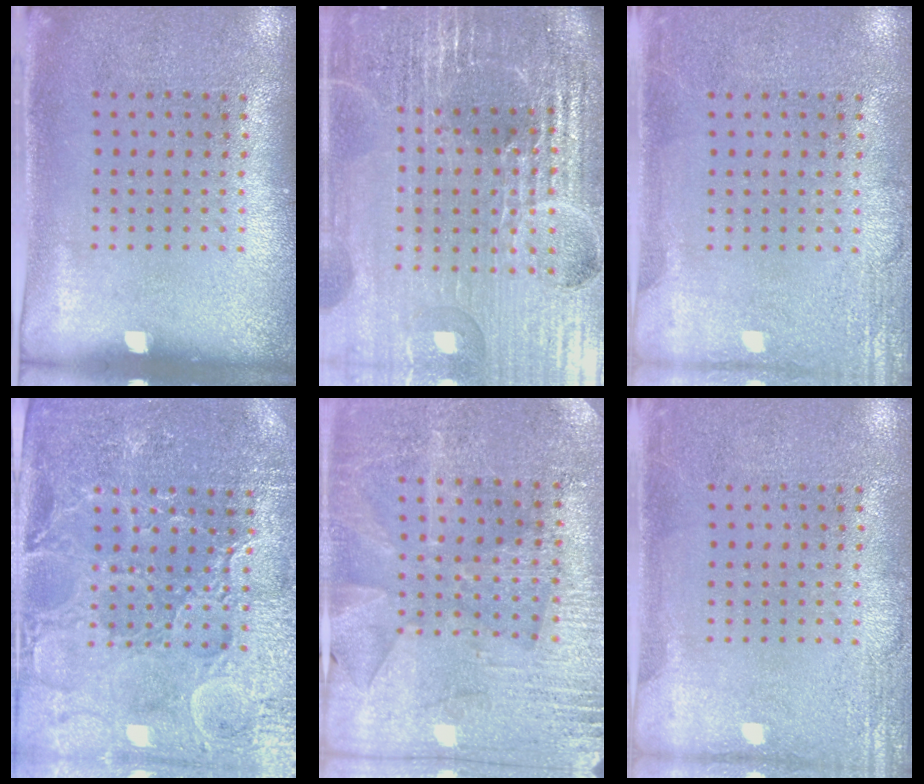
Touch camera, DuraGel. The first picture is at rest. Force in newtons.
{"total": 6.7, "press": 5.9, "slide": 3.3}
{"total": 2.6, "press": 2.6, "slide": 0.3}
{"total": 4.3, "press": 4.1, "slide": 1.3}
{"total": 2.9, "press": 2.8, "slide": 0.5}
{"total": 2.4, "press": 2.4, "slide": 0.3}